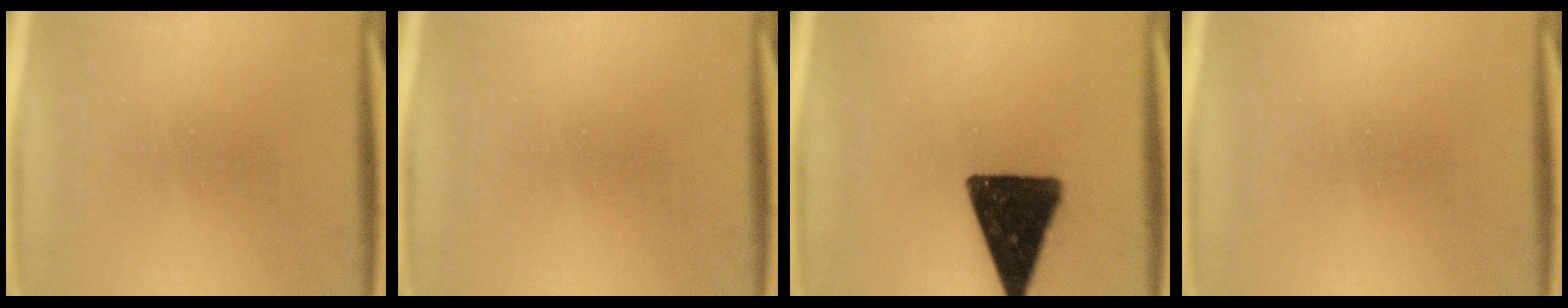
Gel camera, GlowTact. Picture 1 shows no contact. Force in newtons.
{"total": 0.0}
{"total": 17.6}
{"total": 0.0}